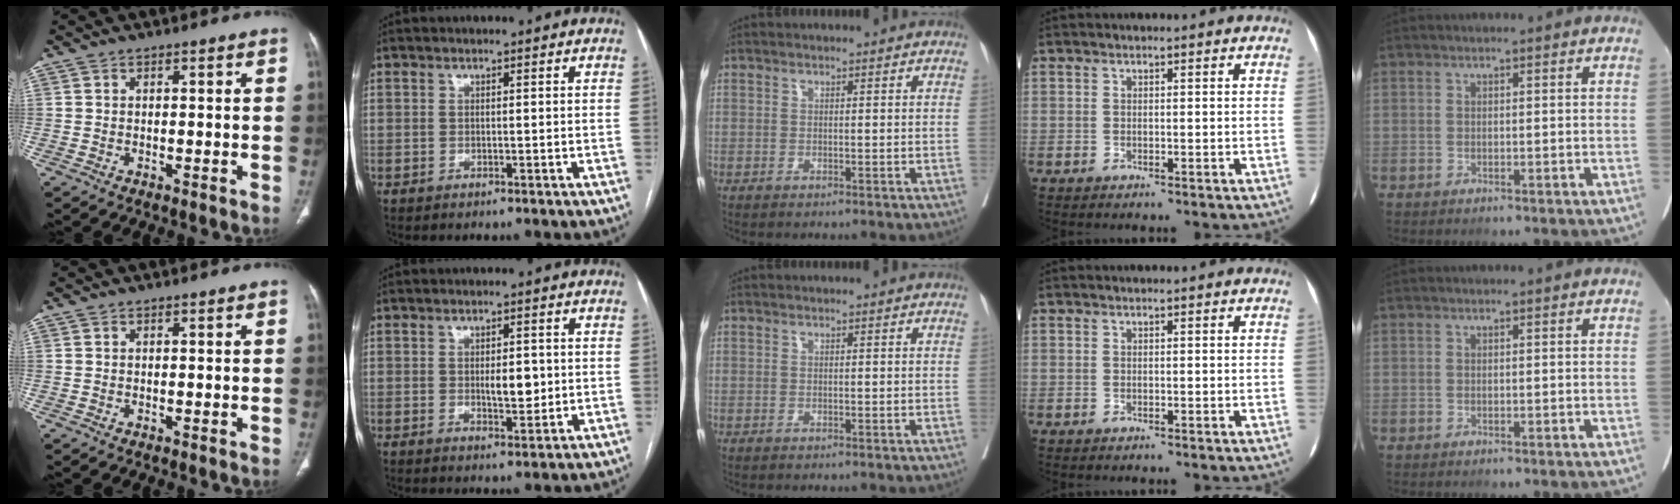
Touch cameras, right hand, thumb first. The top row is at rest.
{"index": {"total": 4.0, "force": [0.0, 1.6, 3.7], "torque": [-0.056, -0.003, 0.004]}}